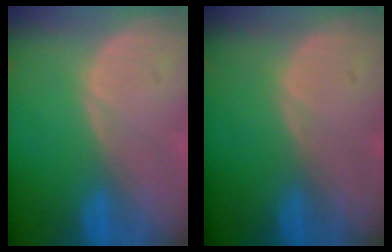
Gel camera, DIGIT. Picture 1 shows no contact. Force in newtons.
{"total": 0.0}